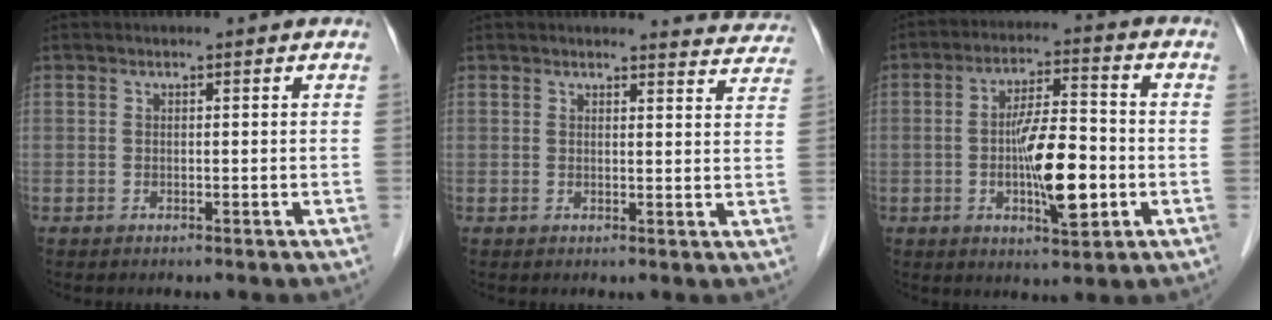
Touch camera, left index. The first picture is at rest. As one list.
[{"total": 5.9, "force": [5.8, 1.0, -0.3], "torque": [0.016, -0.025, 0.041]}, {"total": 10.3, "force": [-2.1, 2.3, 9.8], "torque": [-0.174, 0.002, -0.035]}]